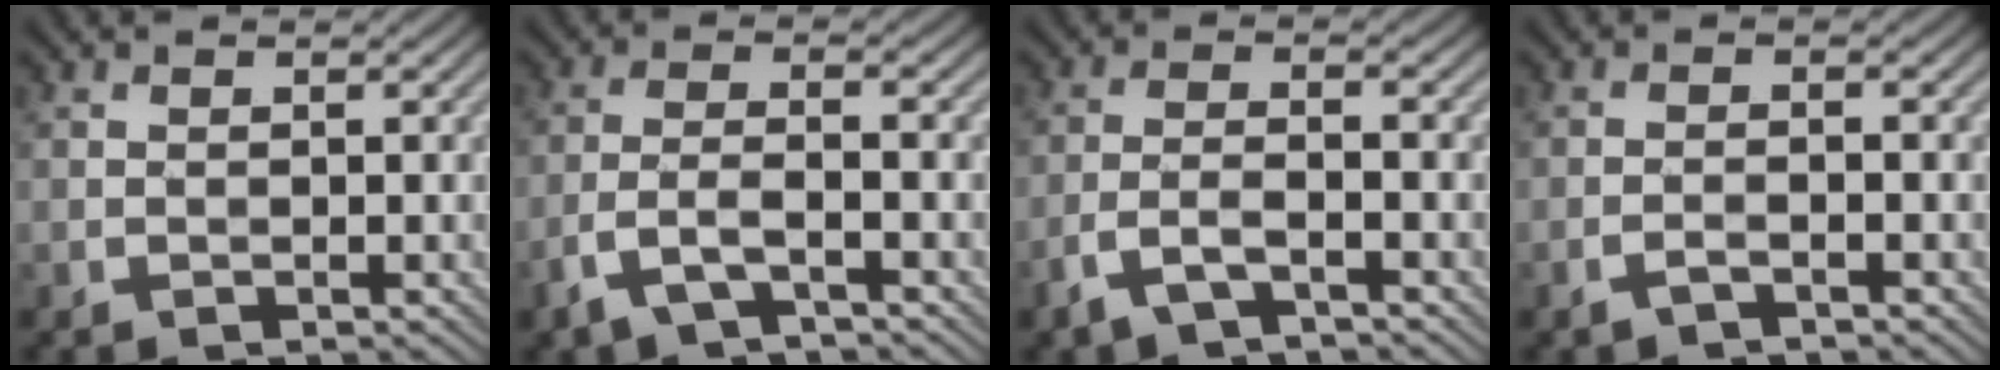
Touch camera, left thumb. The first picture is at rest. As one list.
[{"total": 4.7, "force": [-2.9, 1.2, 3.5], "torque": [-0.077, 0.000, -0.066]}, {"total": 4.2, "force": [-2.8, 1.0, 3.0], "torque": [-0.067, 0.000, -0.065]}, {"total": 1.7, "force": [-1.1, 0.2, 1.2], "torque": [-0.023, 0.008, -0.028]}]